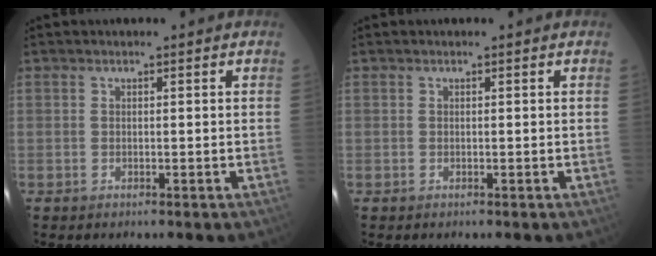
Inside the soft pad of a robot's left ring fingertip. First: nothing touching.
{"total": 0.0}